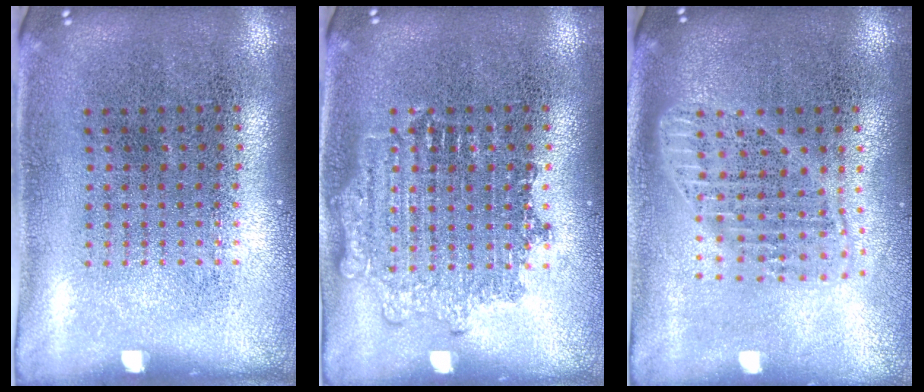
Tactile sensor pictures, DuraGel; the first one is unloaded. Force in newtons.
{"total": 2.2, "press": 2.2, "slide": 0.5}
{"total": 1.8, "press": 1.5, "slide": 0.9}